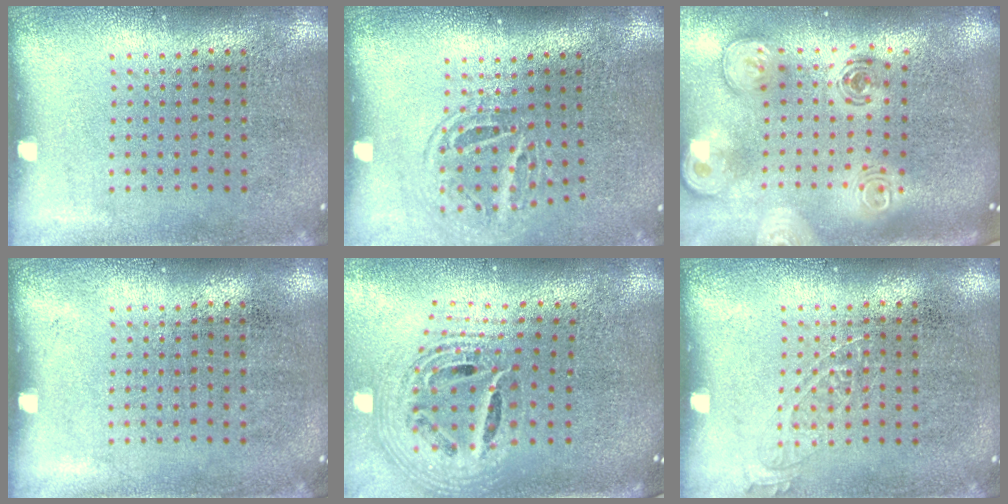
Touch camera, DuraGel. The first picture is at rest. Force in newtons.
{"total": 1.7, "press": 1.1, "slide": 1.3}
{"total": 3.1, "press": 2.1, "slide": 2.2}
{"total": 0.0}
{"total": 2.2, "press": 1.6, "slide": 1.5}
{"total": 1.0, "press": 1.0, "slide": 0.1}